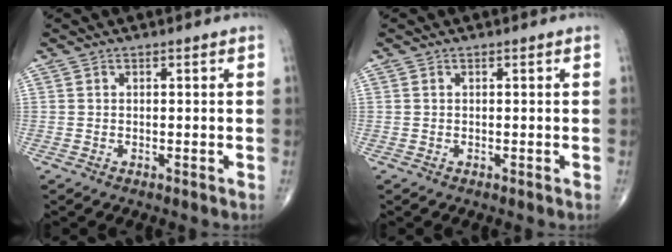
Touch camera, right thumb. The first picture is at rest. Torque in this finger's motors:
{"motor_torque": [-0.31, 0.08, 0.22, 0.07, 0.00]}